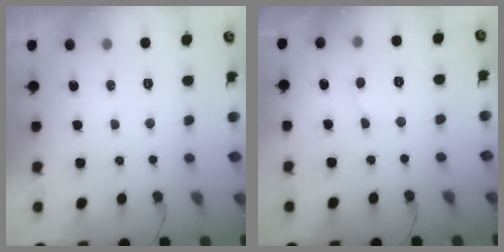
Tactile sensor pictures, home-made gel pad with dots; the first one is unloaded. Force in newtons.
{"total": 2.1, "press": 2.1, "slide": 0.2}